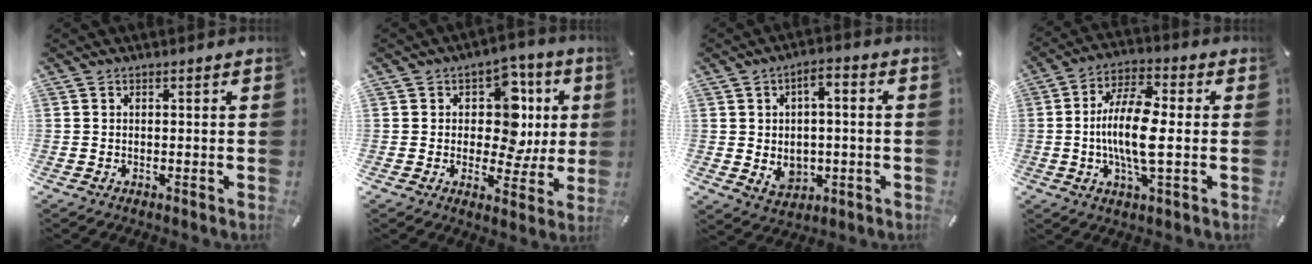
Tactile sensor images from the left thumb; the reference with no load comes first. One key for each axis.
{"total": 13.0, "fx": 2.7, "fy": 9.8, "fz": 8.2, "tx": -0.102, "ty": -0.015, "tz": 0.048}
{"total": 7.6, "fx": -0.4, "fy": 6.0, "fz": 4.6, "tx": -0.068, "ty": 0.006, "tz": -0.006}
{"total": 13.4, "fx": -0.9, "fy": 4.7, "fz": 12.5, "tx": -0.251, "ty": -0.002, "tz": -0.018}